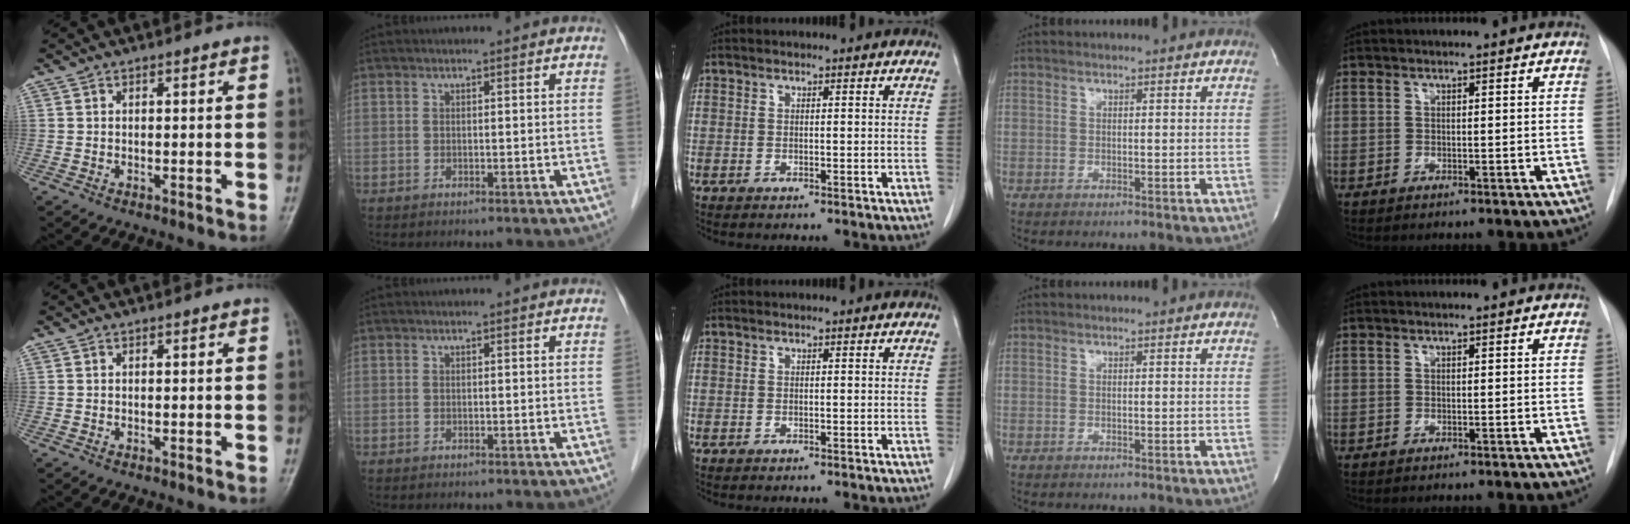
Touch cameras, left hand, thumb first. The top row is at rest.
{}